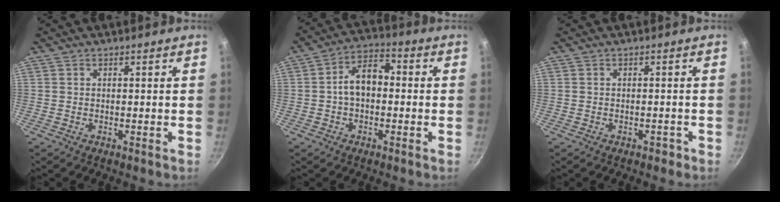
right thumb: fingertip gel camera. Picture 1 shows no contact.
{"total": 8.4, "force": [-0.3, 5.4, 6.4], "torque": [-0.078, 0.033, -0.016]}
{"total": 1.2, "force": [-0.8, 0.8, 0.5], "torque": [0.004, 0.017, 0.000]}